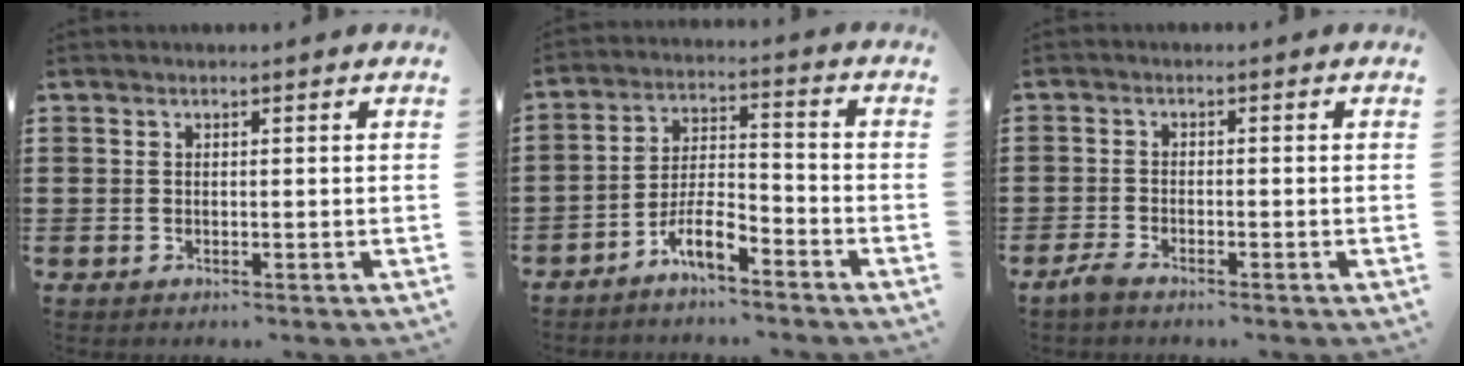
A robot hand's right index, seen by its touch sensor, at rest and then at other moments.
{"total": 6.5, "force": [-4.8, 1.6, 4.0], "torque": [-0.095, 0.001, -0.096]}
{"total": 1.7, "force": [-1.6, 0.3, 0.7], "torque": [-0.020, -0.001, -0.032]}